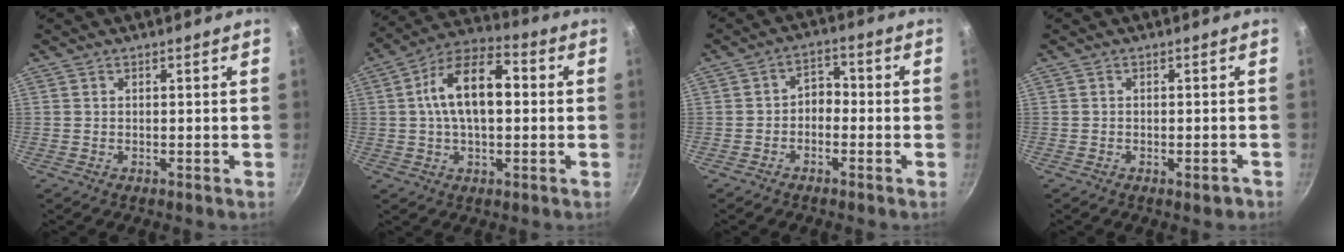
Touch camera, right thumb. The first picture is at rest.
{"total": 14.1, "force": [1.5, 7.6, 11.8], "torque": [-0.199, 0.030, 0.015]}
{"total": 4.1, "force": [-1.2, 3.0, 2.6], "torque": [-0.019, 0.025, -0.033]}
{"total": 1.6, "force": [-0.9, 0.5, 1.2], "torque": [-0.014, 0.005, -0.010]}